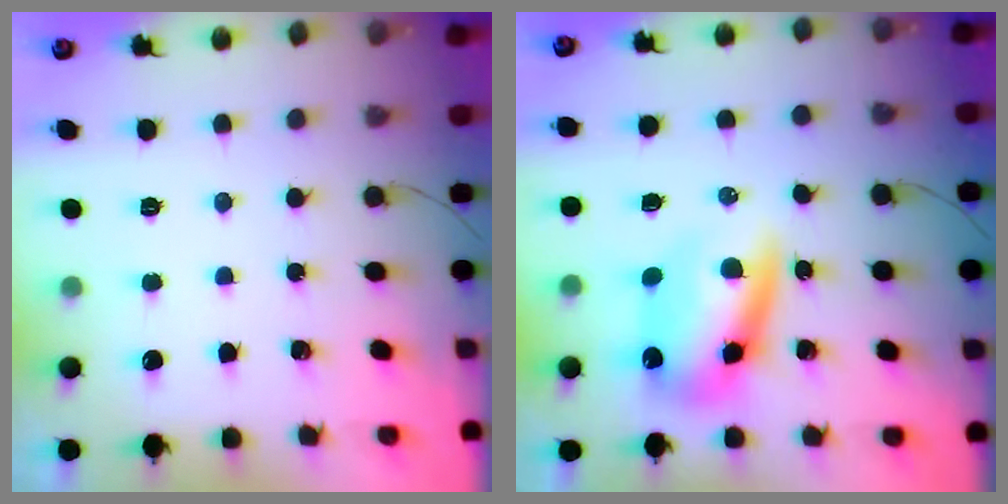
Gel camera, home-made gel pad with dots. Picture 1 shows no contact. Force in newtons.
{"total": 8.5, "press": 8.4, "slide": 1.6}